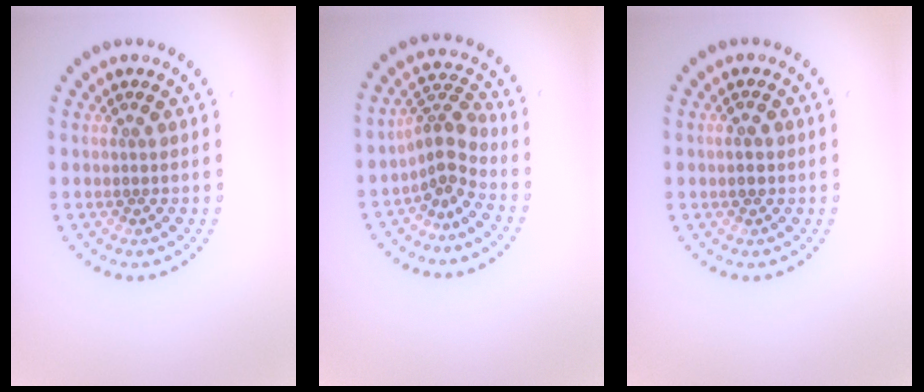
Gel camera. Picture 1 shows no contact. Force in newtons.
{"total": 3.0, "press": 2.0, "slide": 2.2}
{"total": 2.0, "press": 2.0, "slide": 0.1}